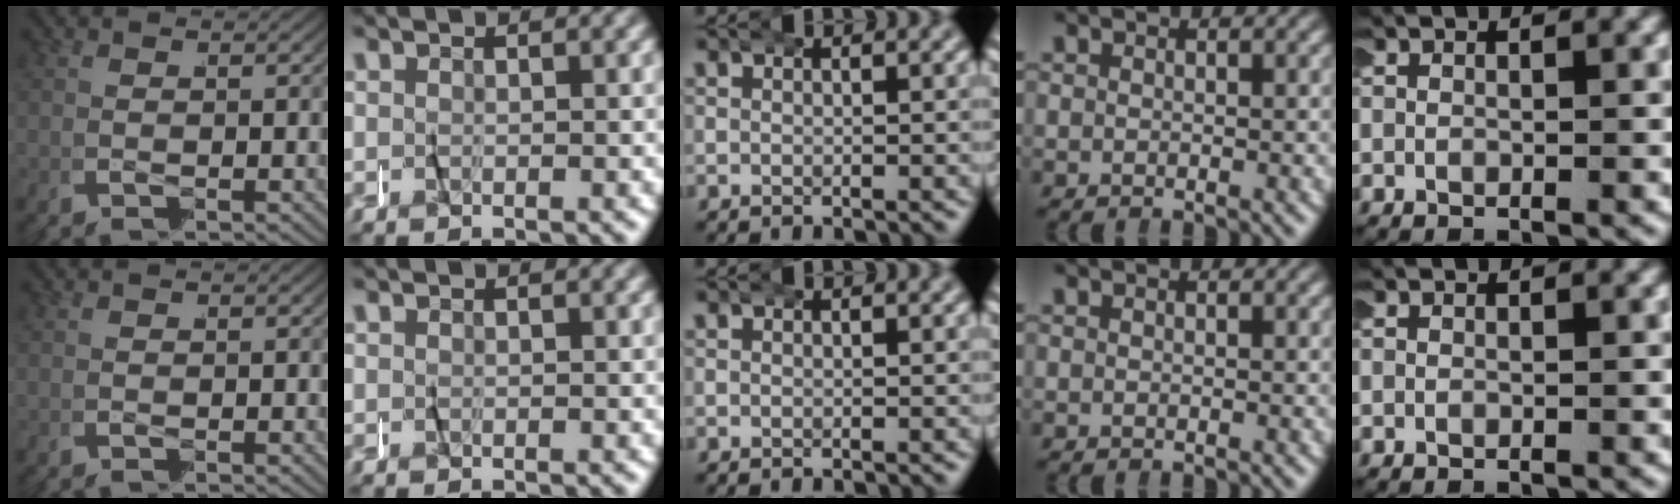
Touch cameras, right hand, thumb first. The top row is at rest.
{}